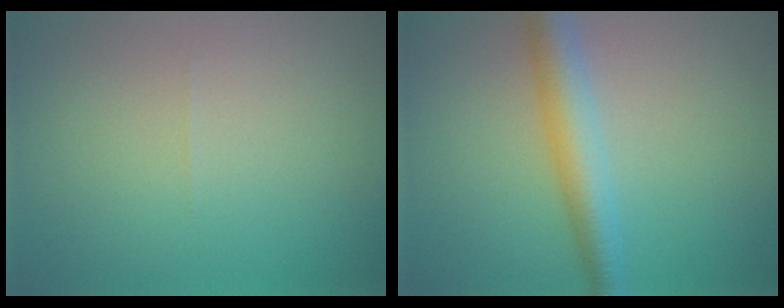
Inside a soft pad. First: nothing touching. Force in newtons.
{"total": 4.2, "press": 4.2, "slide": 0.1}